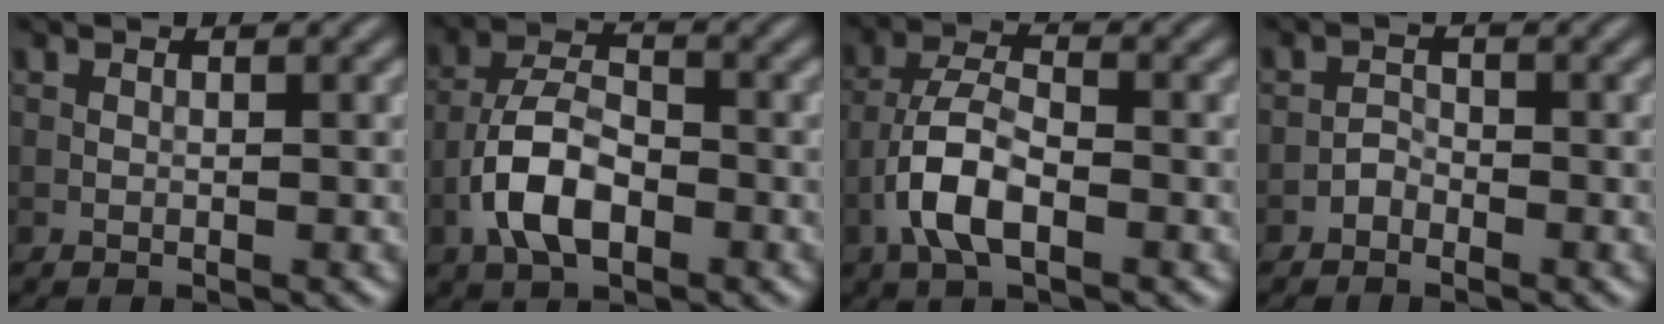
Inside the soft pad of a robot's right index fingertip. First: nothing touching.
{"total": 5.7, "force": [-2.4, 2.8, 4.3], "torque": [-0.080, 0.007, -0.052]}
{"total": 5.1, "force": [-2.2, 2.2, 4.1], "torque": [-0.082, 0.005, -0.049]}
{"total": 1.2, "force": [-0.9, 0.7, 0.3], "torque": [-0.002, 0.006, -0.018]}